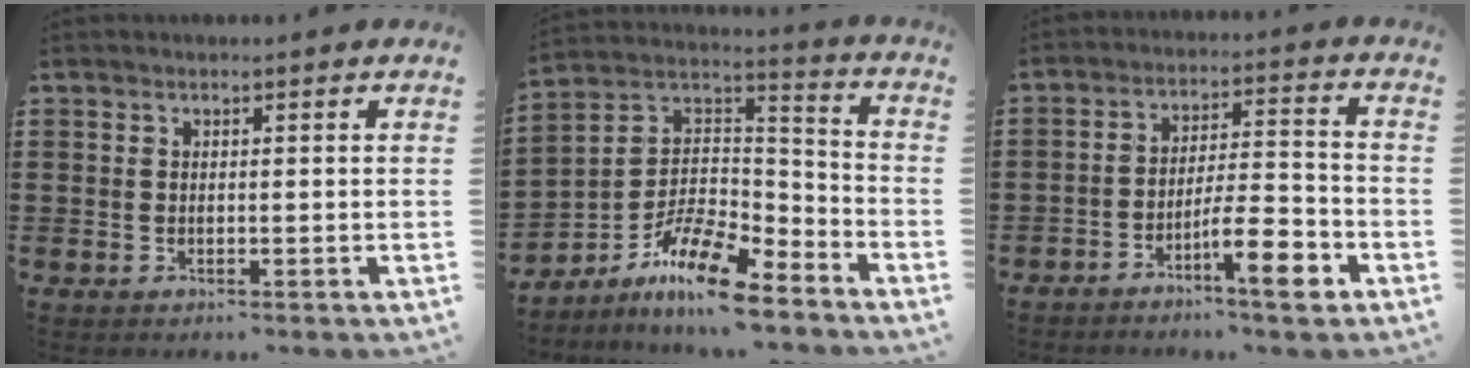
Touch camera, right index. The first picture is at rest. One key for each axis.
{"total": 10.9, "fx": -8.1, "fy": 3.1, "fz": 6.6, "tx": -0.139, "ty": 0.018, "tz": -0.161}
{"total": 9.6, "fx": -5.5, "fy": 2.1, "fz": 7.5, "tx": -0.125, "ty": 0.011, "tz": -0.095}